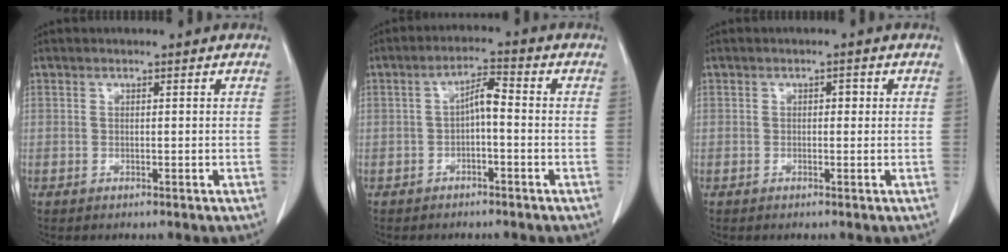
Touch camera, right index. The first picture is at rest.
{"total": 3.9, "force": [-0.6, 1.0, 3.7], "torque": [-0.065, 0.016, -0.009]}
{"total": 1.1, "force": [0.2, 0.7, 0.8], "torque": [-0.004, 0.006, 0.002]}